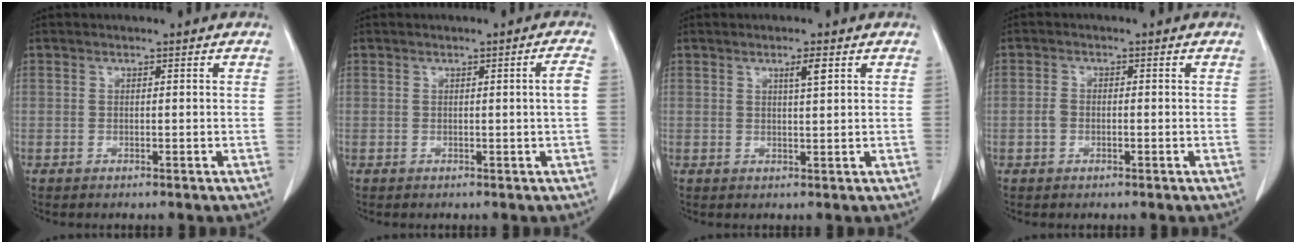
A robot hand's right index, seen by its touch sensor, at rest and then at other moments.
{"total": 1.9, "force": [-0.1, -0.5, 1.8], "torque": [-0.028, -0.001, 0.003]}
{"total": 2.1, "force": [1.1, 0.0, 1.9], "torque": [-0.034, -0.002, 0.018]}
{"total": 1.7, "force": [-0.4, 1.1, 1.2], "torque": [-0.027, 0.007, -0.007]}